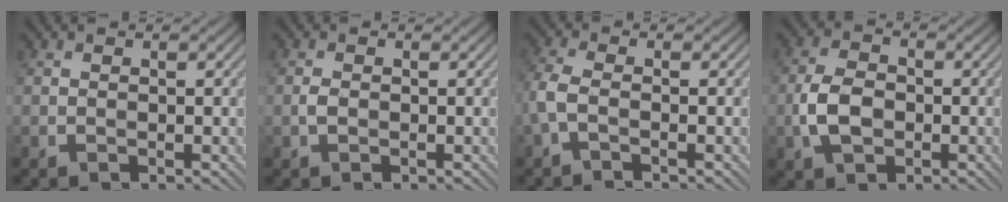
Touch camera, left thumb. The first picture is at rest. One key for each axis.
{"total": 1.1, "fx": -0.3, "fy": 0.6, "fz": 0.8, "tx": -0.022, "ty": 0.002, "tz": -0.008}
{"total": 3.2, "fx": -1.2, "fy": 1.0, "fz": 2.7, "tx": -0.075, "ty": 0.002, "tz": -0.037}
{"total": 5.3, "fx": -1.4, "fy": 3.4, "fz": 3.8, "tx": -0.089, "ty": -0.002, "tz": -0.031}